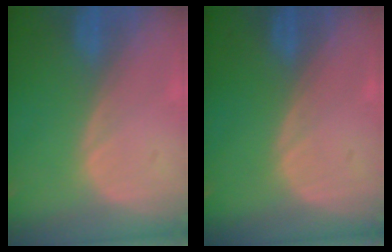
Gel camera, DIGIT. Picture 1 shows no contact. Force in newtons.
{"total": 0.0}